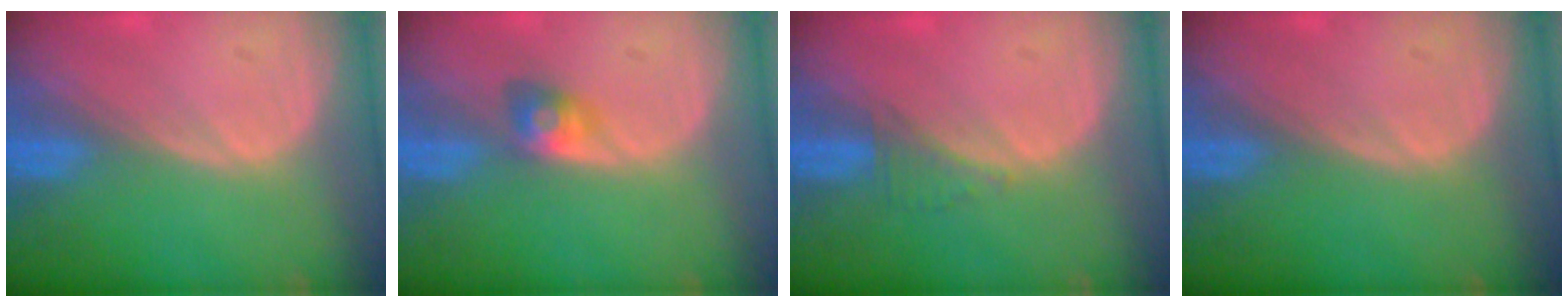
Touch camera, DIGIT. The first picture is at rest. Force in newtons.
{"total": 2.8, "press": 2.6, "slide": 1.0}
{"total": 1.7, "press": 1.6, "slide": 0.7}
{"total": 0.0}